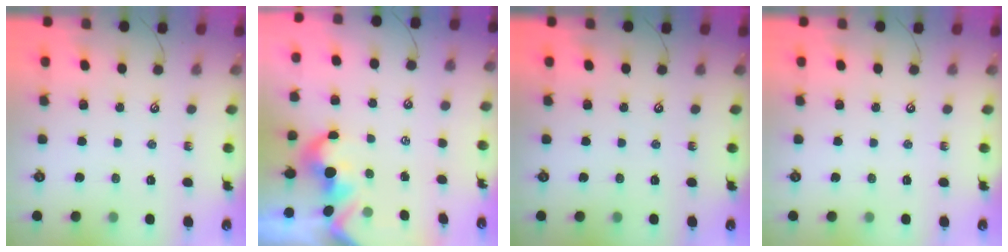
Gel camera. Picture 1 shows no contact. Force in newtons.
{"total": 1.7, "press": 1.4, "slide": 0.9}
{"total": 0.0}
{"total": 0.0}